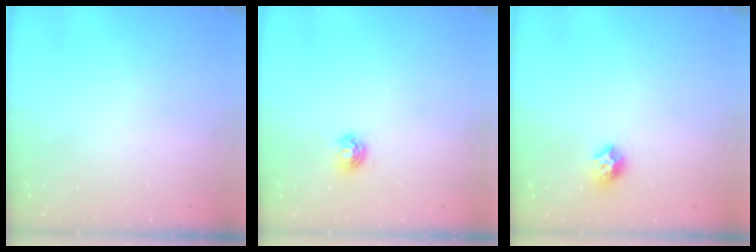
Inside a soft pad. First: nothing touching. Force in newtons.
{"total": 5.0, "press": 5.0, "slide": 0.6}
{"total": 7.6, "press": 7.6, "slide": 0.2}